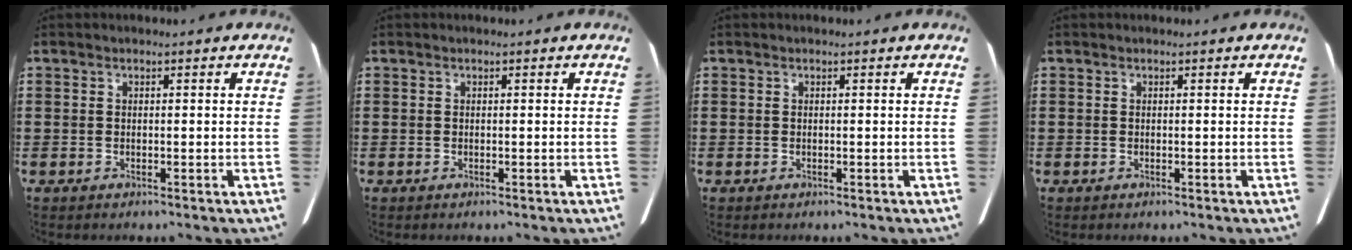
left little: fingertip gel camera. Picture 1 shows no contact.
{"total": 0.0}
{"total": 0.0}
{"total": 0.0}